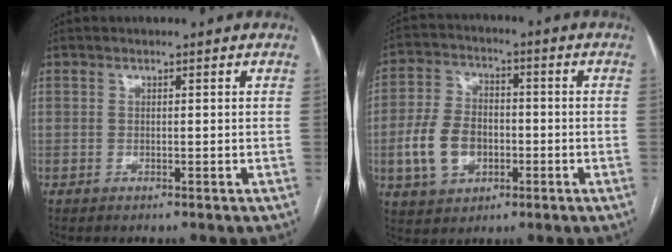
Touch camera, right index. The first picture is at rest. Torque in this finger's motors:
{"motor_torque": [1.27, -0.34, 0.67, 0.17]}